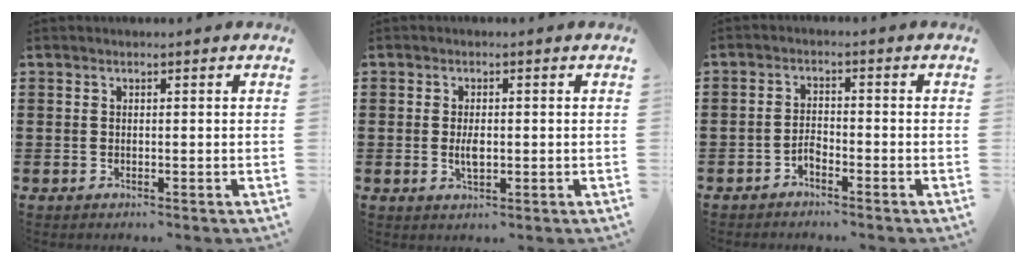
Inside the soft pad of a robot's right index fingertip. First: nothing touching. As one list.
[{"total": 2.7, "force": [-0.2, 1.1, 2.5], "torque": [-0.055, -0.003, -0.006]}, {"total": 1.9, "force": [-1.6, 0.6, 0.8], "torque": [-0.020, 0.003, -0.033]}]